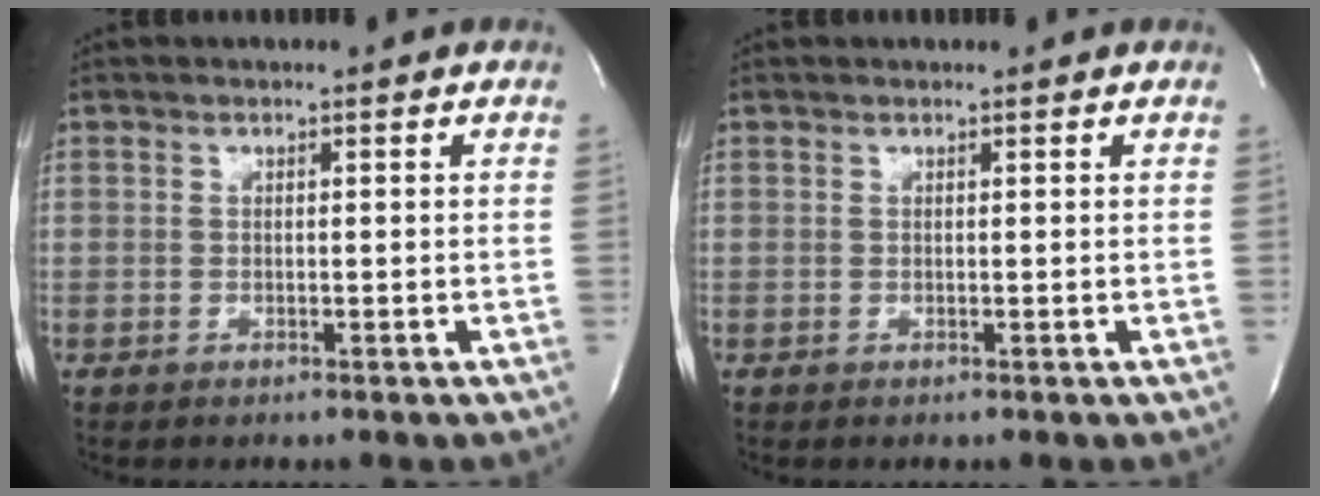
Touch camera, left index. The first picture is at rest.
{"total": 0.7, "force": [0.7, 0.0, 0.0], "torque": [-0.003, 0.005, 0.010]}